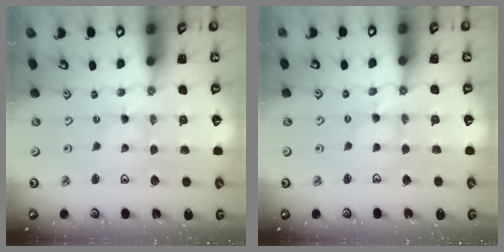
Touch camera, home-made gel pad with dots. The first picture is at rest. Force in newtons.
{"total": 3.2, "press": 3.2, "slide": 0.4}